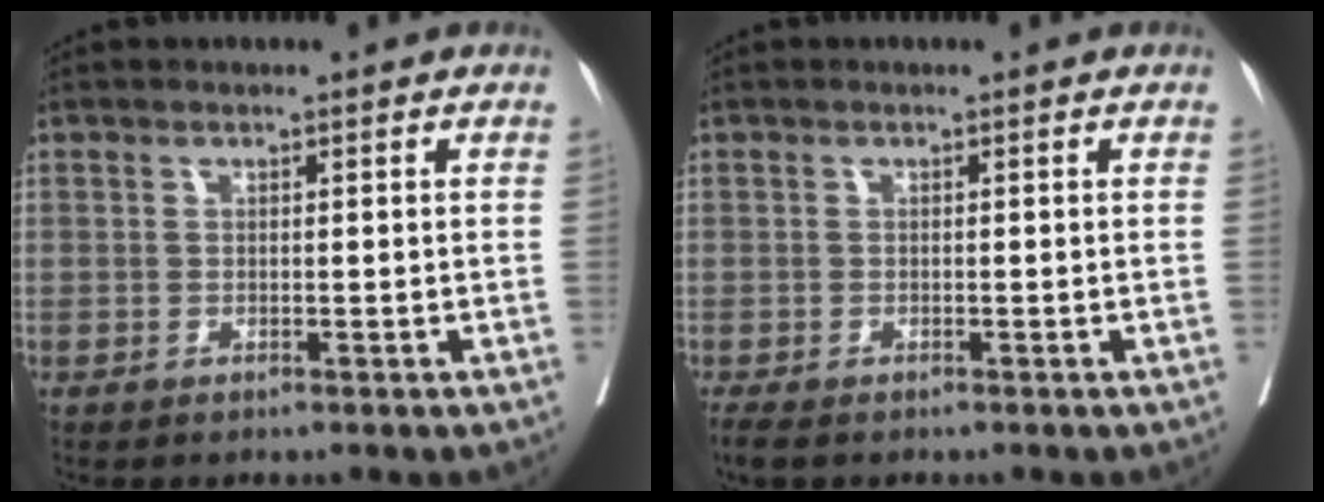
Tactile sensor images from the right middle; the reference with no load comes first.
{"total": 2.8, "force": [-2.2, 0.9, 1.4], "torque": [-0.027, -0.010, -0.033]}